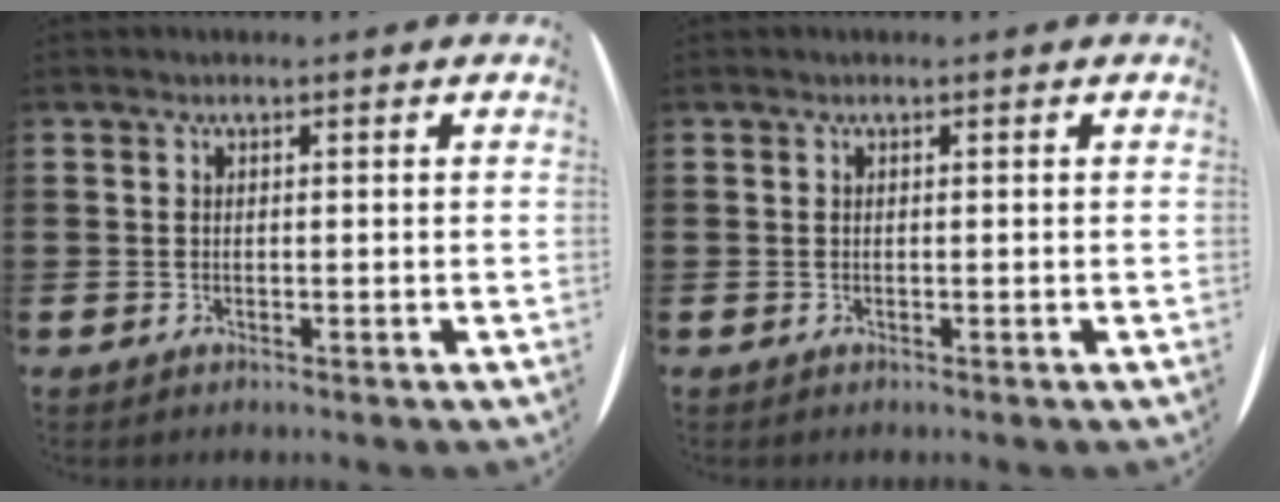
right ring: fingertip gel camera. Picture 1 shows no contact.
{"total": 0.0}